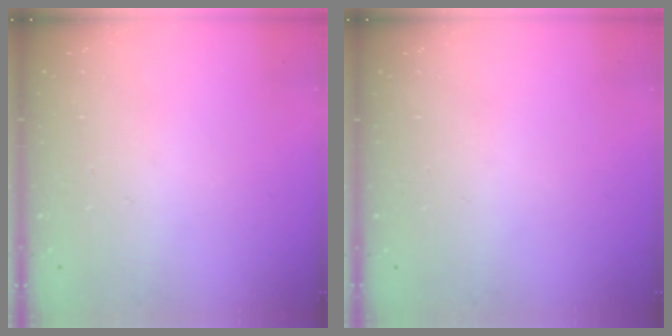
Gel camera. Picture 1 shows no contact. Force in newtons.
{"total": 0.0}